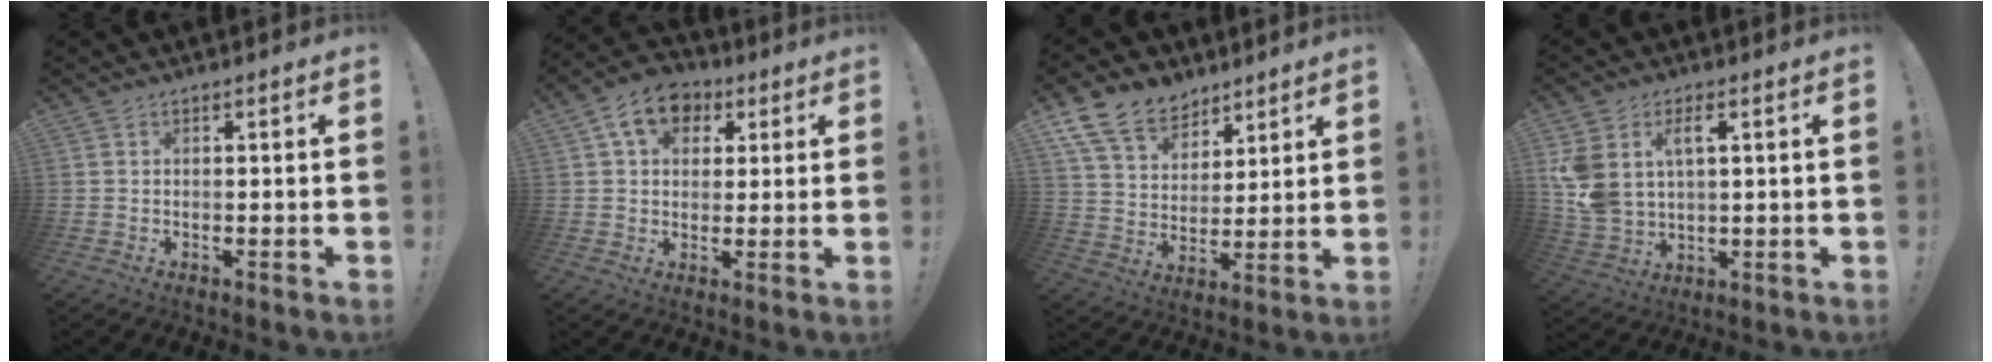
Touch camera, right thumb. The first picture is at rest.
{"total": 10.9, "force": [4.5, 8.2, 5.6], "torque": [-0.085, -0.006, 0.085]}
{"total": 13.8, "force": [9.6, 8.8, 4.4], "torque": [-0.087, -0.062, 0.186]}
{"total": 9.6, "force": [3.9, 6.1, 6.2], "torque": [-0.127, -0.014, 0.073]}